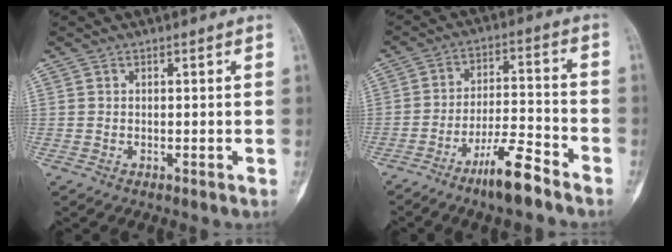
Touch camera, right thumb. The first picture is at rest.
{"total": 9.7, "force": [-6.9, 1.8, 6.6], "torque": [-0.119, 0.053, -0.122]}